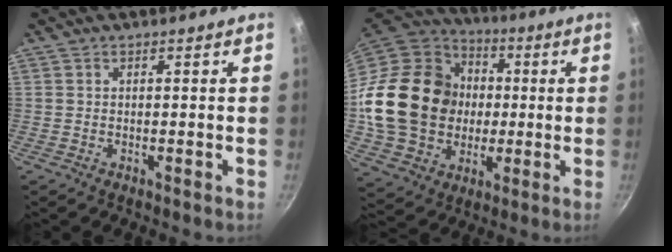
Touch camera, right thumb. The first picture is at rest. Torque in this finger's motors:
{"motor_torque": [0.78, 3.42, 1.81, -0.48, 0.49]}